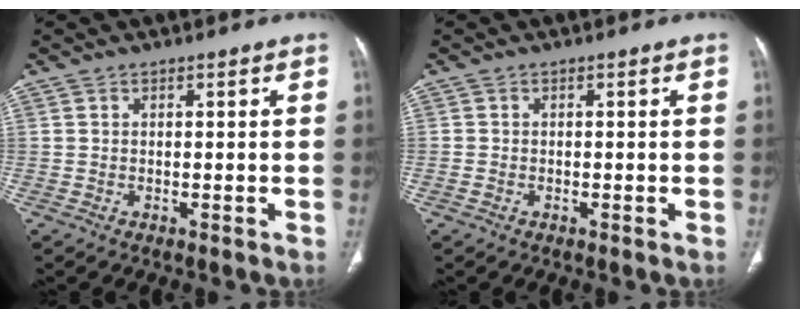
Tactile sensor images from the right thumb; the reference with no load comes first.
{"total": 0.7, "force": [-0.3, 0.6, 0.3], "torque": [-0.010, 0.000, -0.006]}